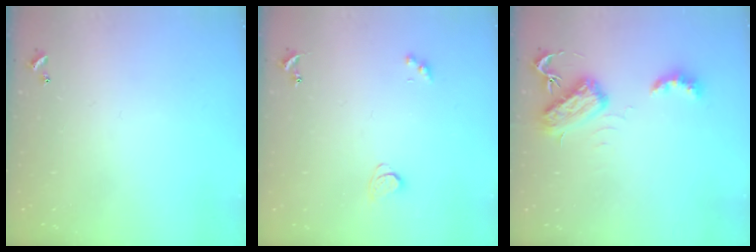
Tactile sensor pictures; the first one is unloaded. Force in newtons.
{"total": 2.1, "press": 2.1, "slide": 0.4}
{"total": 6.1, "press": 6.0, "slide": 0.5}